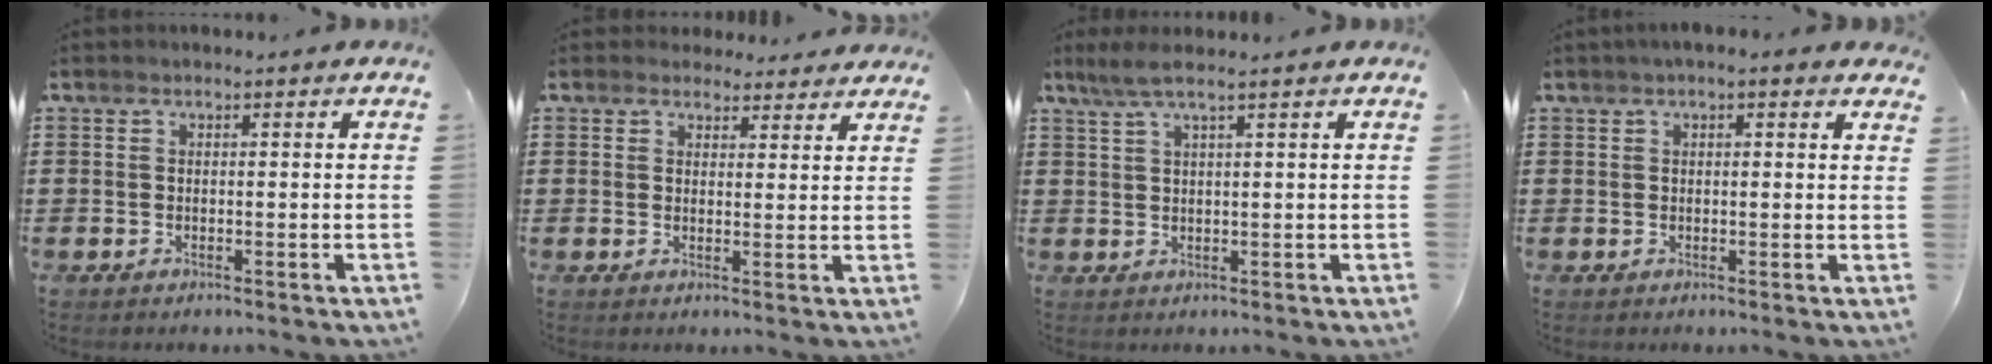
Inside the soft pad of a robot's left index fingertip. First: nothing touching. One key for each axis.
{"total": 3.0, "fx": 2.7, "fy": 1.3, "fz": 0.3, "tx": -0.007, "ty": -0.004, "tz": 0.050}
{"total": 3.2, "fx": 2.1, "fy": 0.0, "fz": 2.5, "tx": -0.053, "ty": 0.002, "tz": 0.038}
{"total": 1.8, "fx": 1.1, "fy": 0.4, "fz": 1.3, "tx": -0.027, "ty": 0.006, "tz": 0.020}